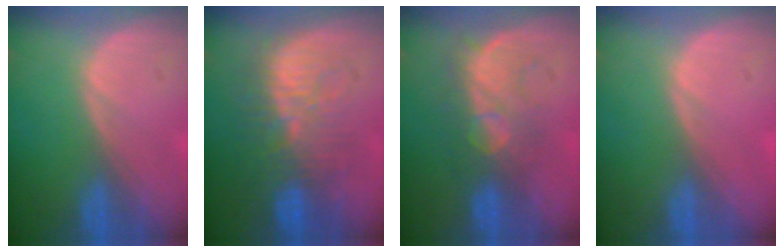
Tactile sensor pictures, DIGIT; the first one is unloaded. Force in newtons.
{"total": 10.0, "press": 9.5, "slide": 3.0}
{"total": 7.7, "press": 7.5, "slide": 1.7}
{"total": 0.5, "press": 0.0, "slide": 0.5}